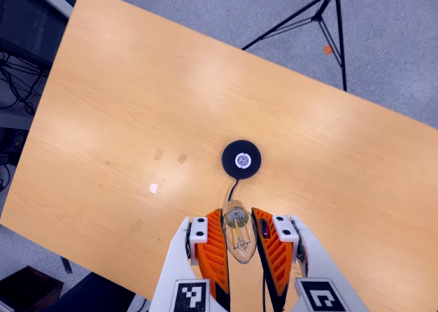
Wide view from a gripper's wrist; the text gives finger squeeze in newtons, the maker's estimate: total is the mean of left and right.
{"total": 20.1, "left": 22.5, "right": 17.7}